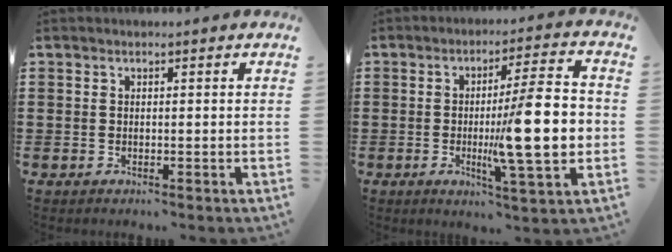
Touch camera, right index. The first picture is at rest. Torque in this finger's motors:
{"motor_torque": [2.14, 0.00, 1.06, 0.21]}